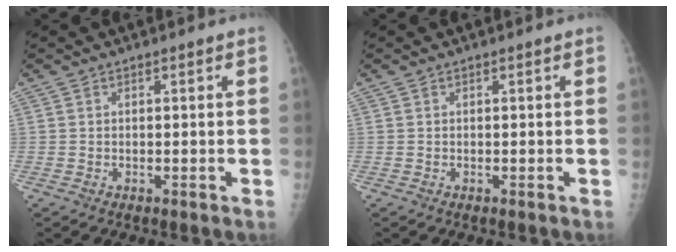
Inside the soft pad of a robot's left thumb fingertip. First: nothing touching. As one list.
[{"total": 0.0}]